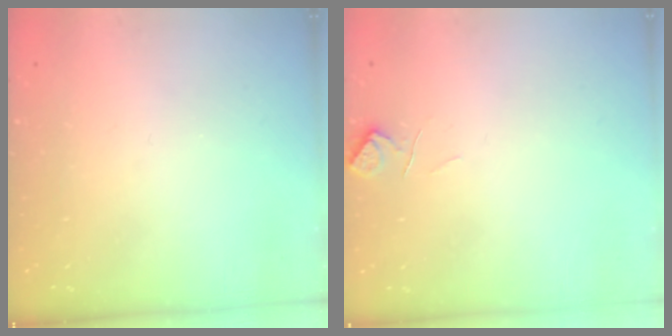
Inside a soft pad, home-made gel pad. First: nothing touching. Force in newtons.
{"total": 1.0, "press": 0.7, "slide": 0.6}